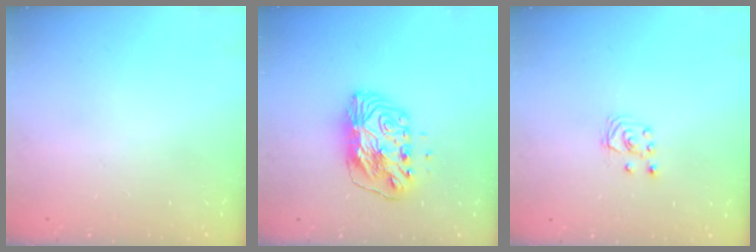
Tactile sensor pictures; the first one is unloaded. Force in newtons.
{"total": 10.8, "press": 10.8, "slide": 1.0}
{"total": 3.5, "press": 3.5, "slide": 0.4}